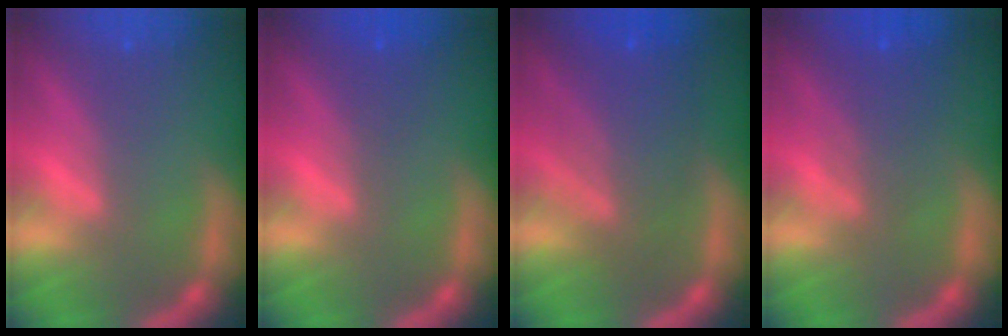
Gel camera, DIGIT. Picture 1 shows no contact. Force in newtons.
{"total": 1.5}
{"total": 7.0}
{"total": 3.6}